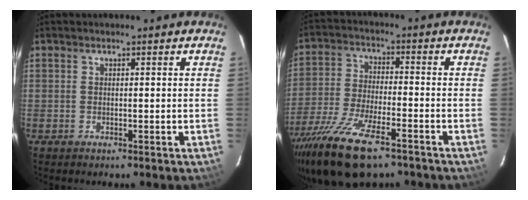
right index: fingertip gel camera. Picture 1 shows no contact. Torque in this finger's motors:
{"motor_torque": [1.71, -0.43, 0.98, 0.21]}